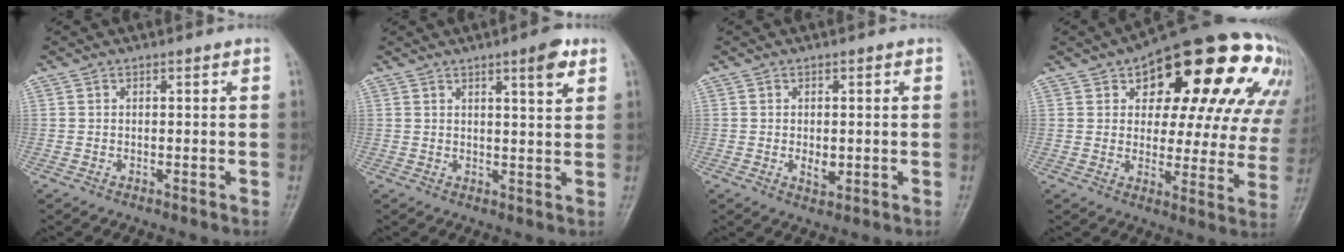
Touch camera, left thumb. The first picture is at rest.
{"total": 5.1, "force": [2.9, 1.0, 4.0], "torque": [-0.052, -0.016, 0.040]}
{"total": 2.9, "force": [-0.2, 1.9, 2.2], "torque": [-0.028, -0.005, -0.002]}
{"total": 28.1, "force": [12.7, 13.2, 21.2], "torque": [-0.238, 0.019, 0.171]}